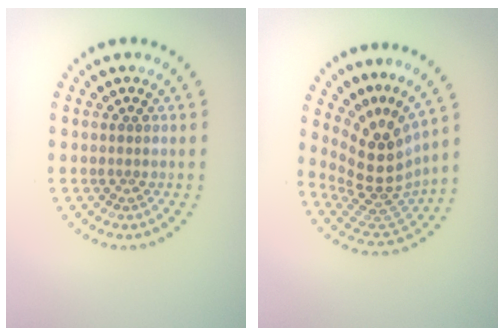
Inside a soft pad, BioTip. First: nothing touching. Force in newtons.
{"total": 5.0, "press": 3.6, "slide": 3.6}